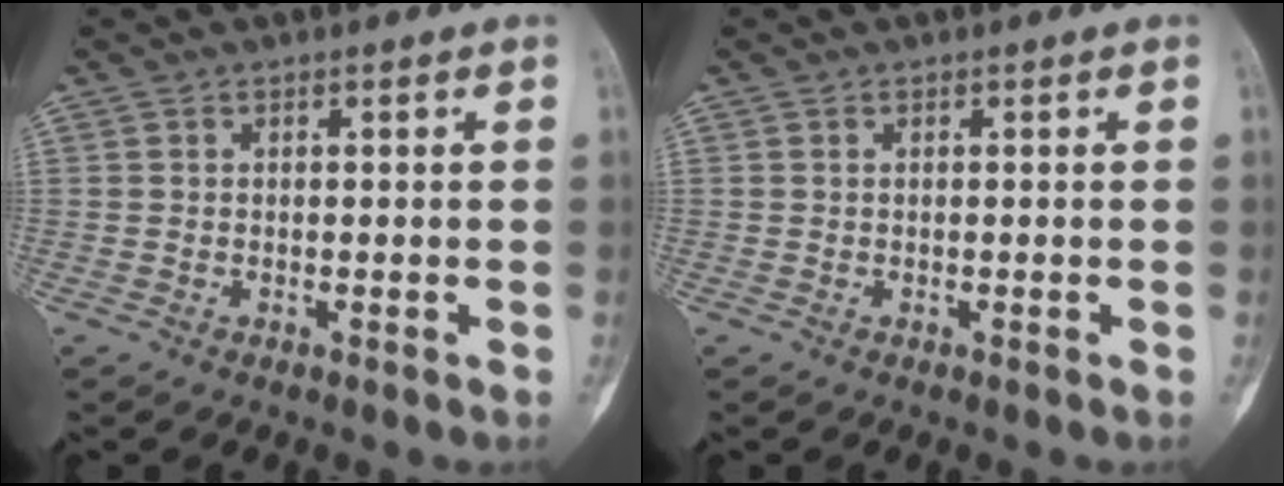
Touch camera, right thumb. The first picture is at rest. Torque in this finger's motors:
{"motor_torque": [0.22, -0.42, -0.02, -0.18, -0.03]}